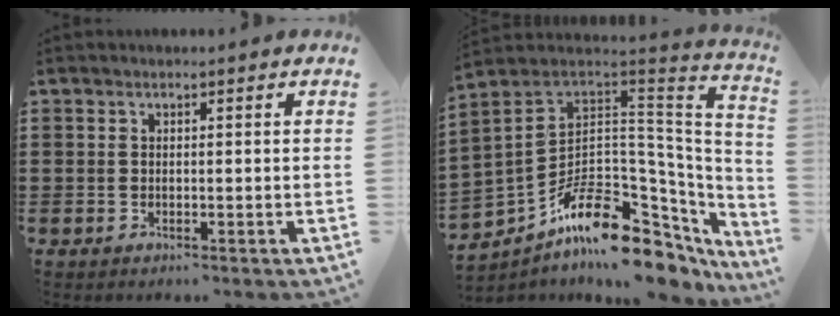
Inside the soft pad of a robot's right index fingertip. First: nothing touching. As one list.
[{"total": 12.6, "force": [-8.0, 6.0, 7.8], "torque": [-0.146, 0.010, -0.148]}]